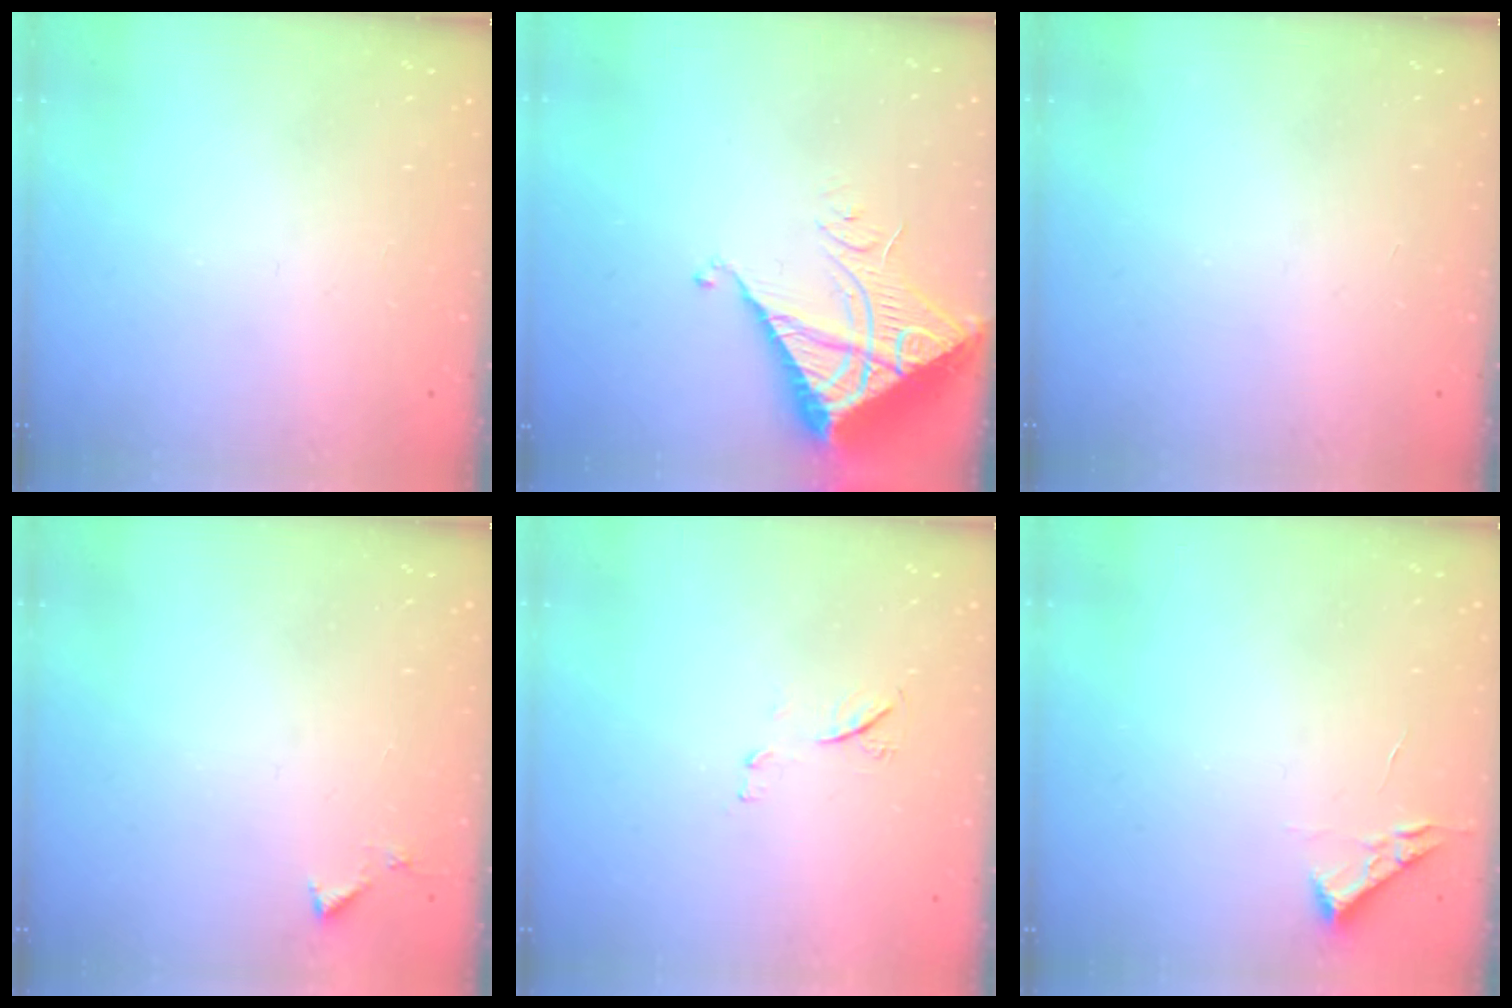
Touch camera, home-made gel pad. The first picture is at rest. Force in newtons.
{"total": 9.8, "press": 9.8, "slide": 1.0}
{"total": 0.0}
{"total": 3.2, "press": 3.2, "slide": 0.2}
{"total": 5.6, "press": 5.6, "slide": 0.7}
{"total": 3.1, "press": 3.0, "slide": 0.4}